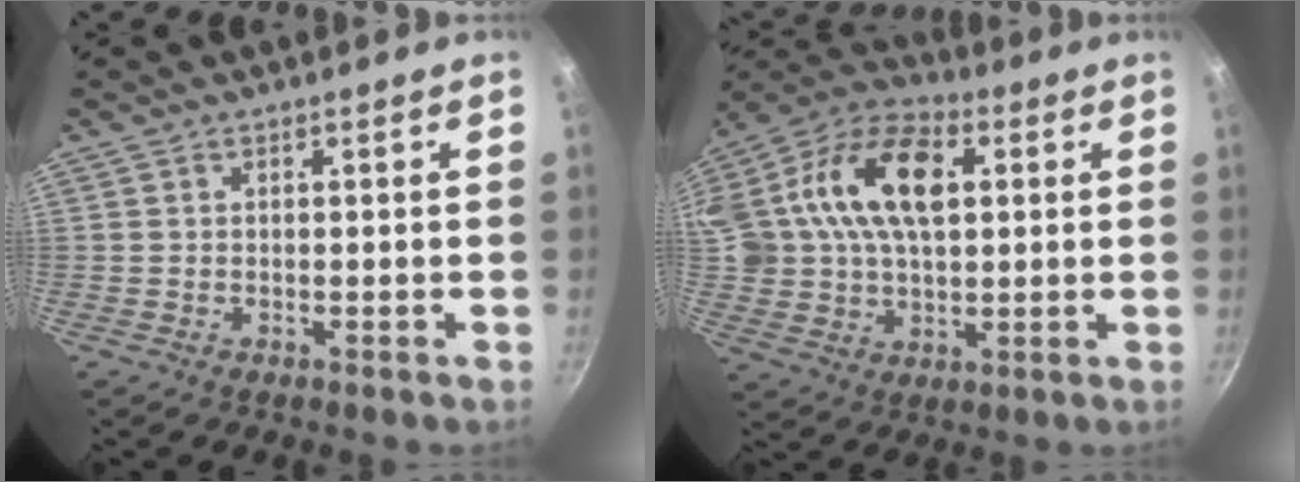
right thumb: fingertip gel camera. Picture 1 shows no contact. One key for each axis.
{"total": 23.4, "fx": 5.3, "fy": 15.1, "fz": 17.1, "tx": -0.332, "ty": 0.026, "tz": 0.080}